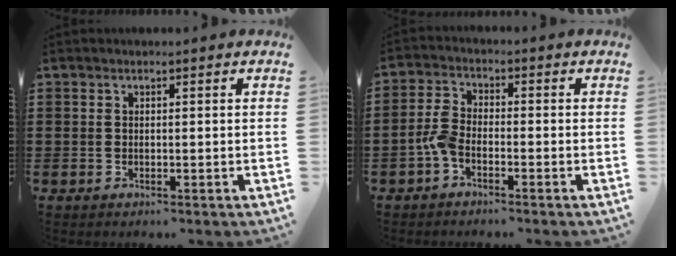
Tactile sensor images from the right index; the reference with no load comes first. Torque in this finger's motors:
{"motor_torque": [1.19, -0.28, 0.39, 0.12]}